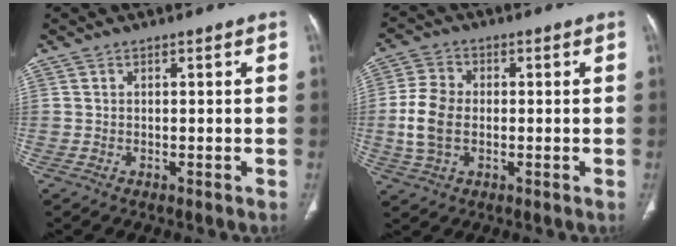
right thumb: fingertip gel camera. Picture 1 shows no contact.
{"total": 8.3, "force": [-0.8, 5.7, 5.9], "torque": [-0.126, 0.009, -0.018]}